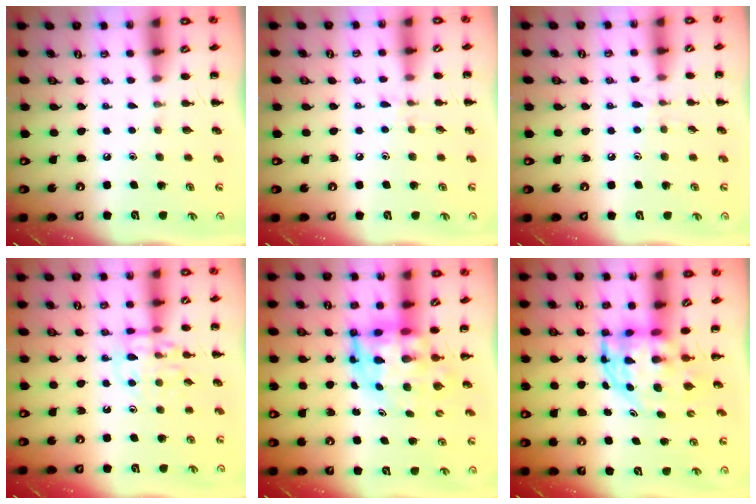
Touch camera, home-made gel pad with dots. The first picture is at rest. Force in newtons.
{"total": 6.0, "press": 5.8, "slide": 1.8}
{"total": 5.4, "press": 5.0, "slide": 2.0}
{"total": 11.2, "press": 11.2, "slide": 1.2}
{"total": 7.5, "press": 7.1, "slide": 2.5}
{"total": 5.3, "press": 5.1, "slide": 1.6}